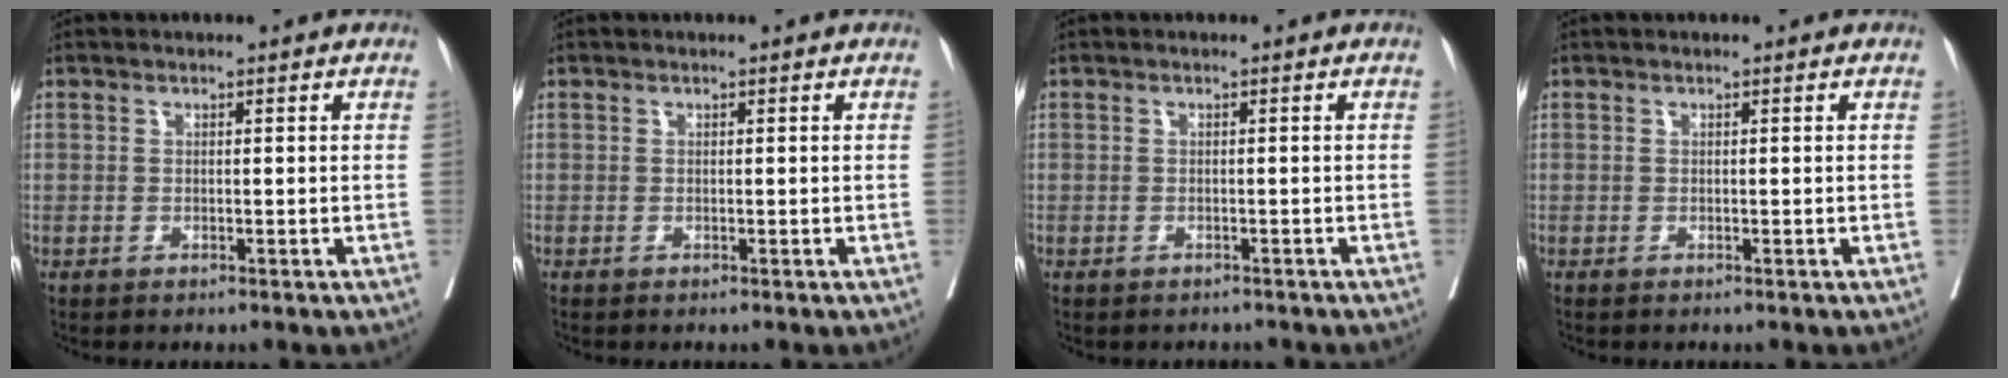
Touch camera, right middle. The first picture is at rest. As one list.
[{"total": 0.0}, {"total": 2.3, "force": [-2.2, 0.6, 0.5], "torque": [-0.009, -0.002, -0.030]}, {"total": 0.0}]